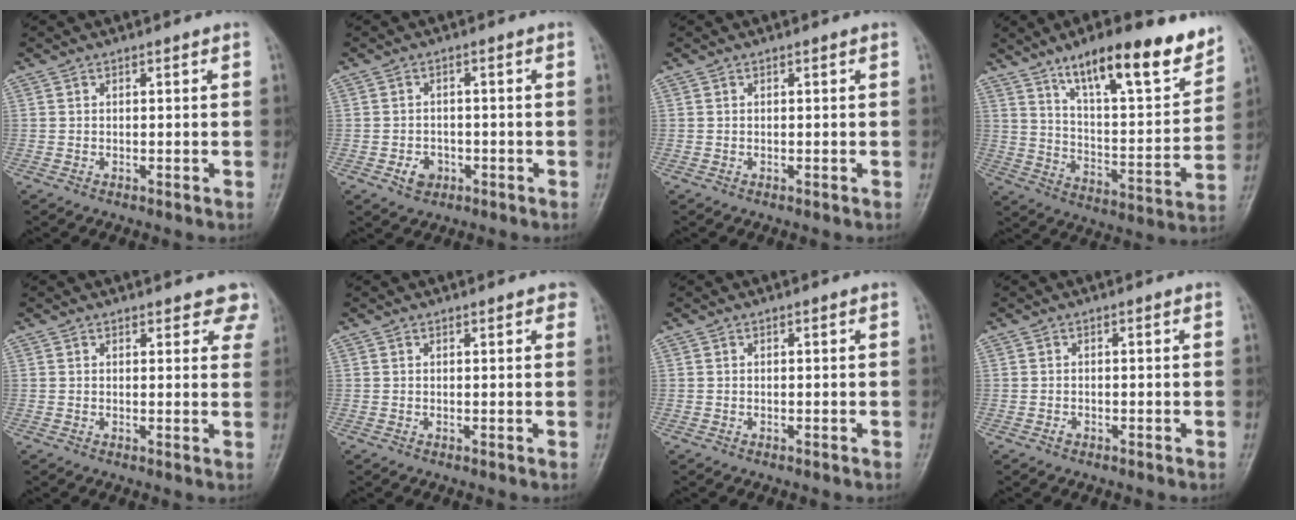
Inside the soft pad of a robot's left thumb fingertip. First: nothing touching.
{"total": 3.5, "force": [-1.5, 2.8, 1.6], "torque": [-0.014, 0.010, -0.021]}
{"total": 0.0}
{"total": 19.7, "force": [13.2, 5.4, 13.6], "torque": [-0.172, -0.063, 0.215]}
{"total": 5.0, "force": [4.1, 2.2, 1.7], "torque": [0.019, -0.017, 0.033]}
{"total": 1.6, "force": [1.0, 0.7, 1.0], "torque": [-0.005, 0.000, 0.008]}
{"total": 0.0}
{"total": 0.7, "force": [-0.4, 0.5, 0.3], "torque": [-0.003, 0.003, -0.009]}